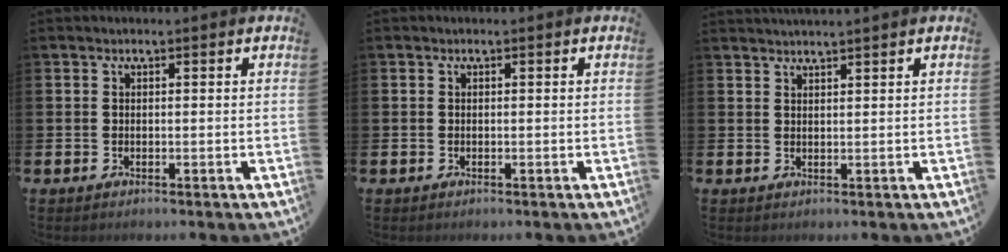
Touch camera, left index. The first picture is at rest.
{"total": 0.0}
{"total": 1.6, "force": [1.6, -0.4, -0.1], "torque": [-0.006, -0.003, 0.031]}